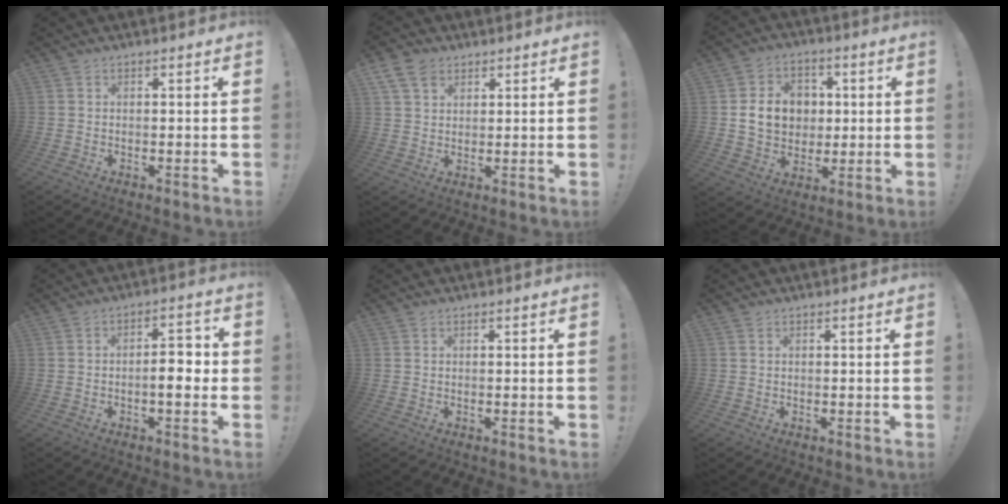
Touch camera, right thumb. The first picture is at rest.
{"total": 7.3, "force": [4.1, 5.1, 3.3], "torque": [-0.064, -0.008, 0.084]}
{"total": 12.5, "force": [1.7, 10.8, 6.1], "torque": [-0.084, 0.002, 0.043]}
{"total": 7.1, "force": [-1.3, 2.8, 6.4], "torque": [-0.086, 0.009, -0.026]}
{"total": 0.0}
{"total": 0.0}